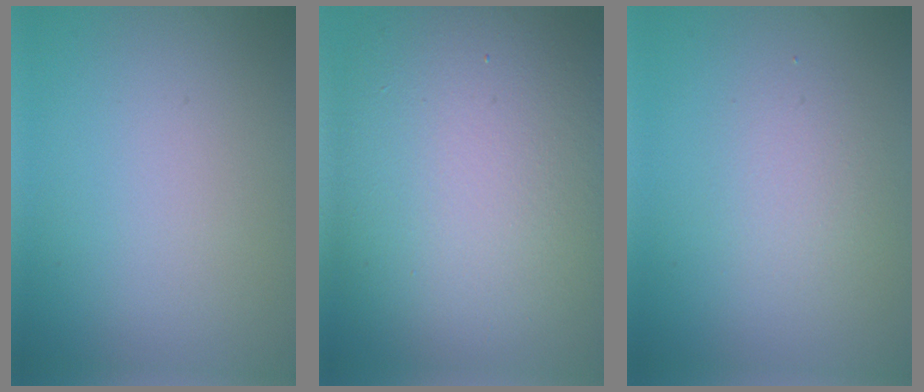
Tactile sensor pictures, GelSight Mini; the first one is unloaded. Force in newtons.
{"total": 16.3, "press": 16.3, "slide": 1.0}
{"total": 1.9, "press": 1.8, "slide": 0.2}